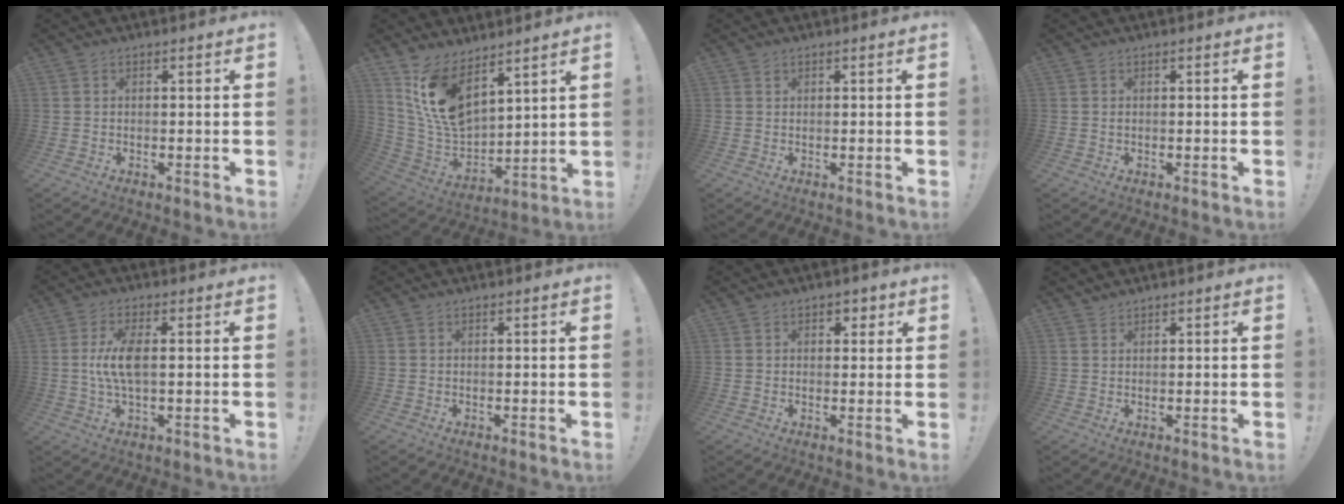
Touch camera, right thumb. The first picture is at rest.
{"total": 14.7, "force": [9.2, 7.5, 8.7], "torque": [-0.174, -0.066, 0.177]}
{"total": 0.8, "force": [0.8, 0.3, 0.1], "torque": [0.007, -0.005, 0.014]}
{"total": 0.0}
{"total": 8.0, "force": [0.3, 3.0, 7.5], "torque": [-0.145, -0.005, 0.000]}
{"total": 0.0}
{"total": 2.8, "force": [1.4, 2.1, 1.2], "torque": [-0.003, -0.004, 0.021]}
{"total": 1.6, "force": [1.5, 0.4, 0.2], "torque": [0.005, -0.008, 0.027]}